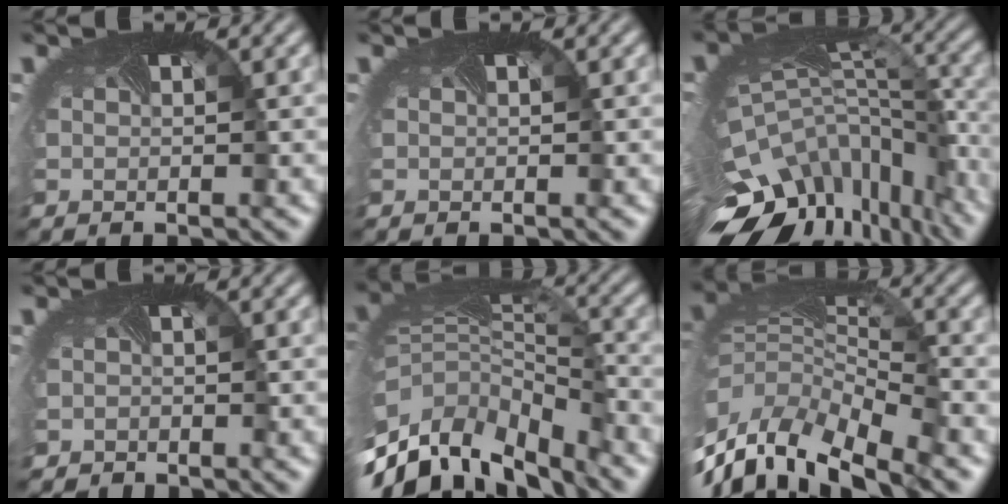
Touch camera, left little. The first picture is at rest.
{"total": 0.0}
{"total": 15.0, "force": [-8.8, 8.1, 9.1], "torque": [-0.202, -0.037, -0.100]}
{"total": 1.7, "force": [-1.5, 0.1, -0.7], "torque": [0.009, -0.017, -0.031]}
{"total": 14.1, "force": [-9.9, 6.5, 7.6], "torque": [-0.195, -0.035, -0.148]}
{"total": 10.7, "force": [-6.4, 5.3, 6.7], "torque": [-0.164, -0.019, -0.106]}